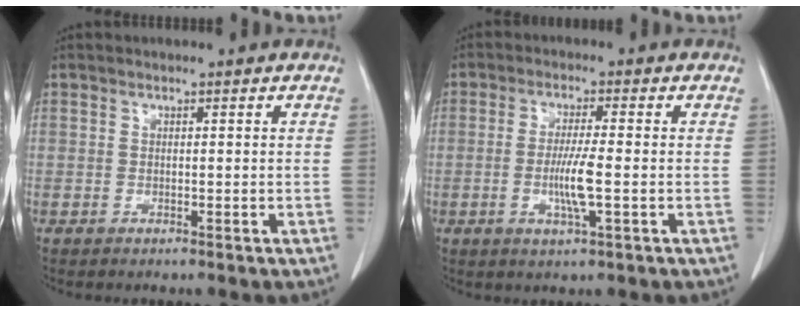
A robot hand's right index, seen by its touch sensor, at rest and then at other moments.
{"total": 5.7, "force": [-1.2, 0.1, 5.5], "torque": [-0.109, -0.011, -0.021]}